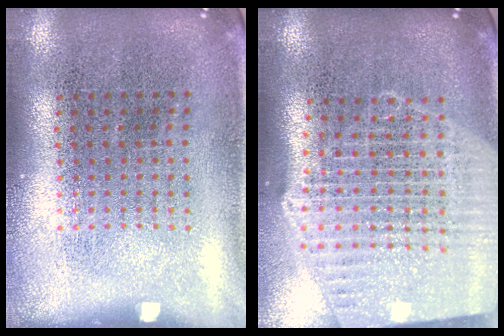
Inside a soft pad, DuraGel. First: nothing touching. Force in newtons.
{"total": 2.7, "press": 2.3, "slide": 1.5}